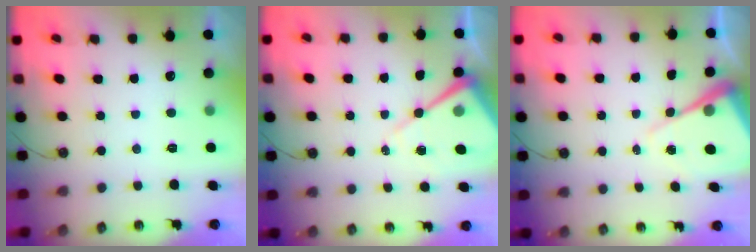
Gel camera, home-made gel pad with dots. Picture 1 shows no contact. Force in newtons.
{"total": 11.4, "press": 11.3, "slide": 1.1}
{"total": 9.9, "press": 9.9, "slide": 0.9}